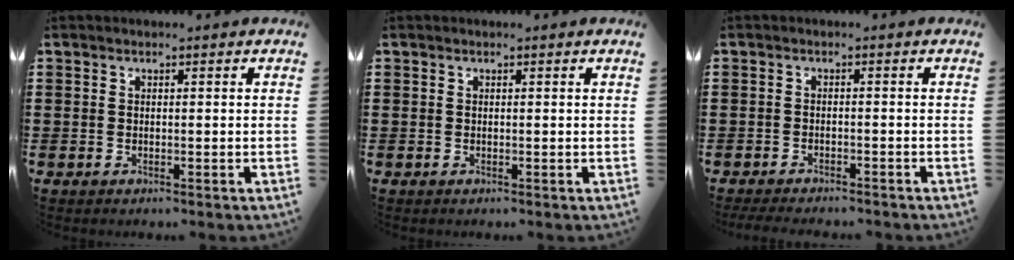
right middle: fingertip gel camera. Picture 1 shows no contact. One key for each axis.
{"total": 0.0}
{"total": 1.9, "fx": -1.8, "fy": 0.1, "fz": 0.1, "tx": -0.006, "ty": -0.002, "tz": -0.038}